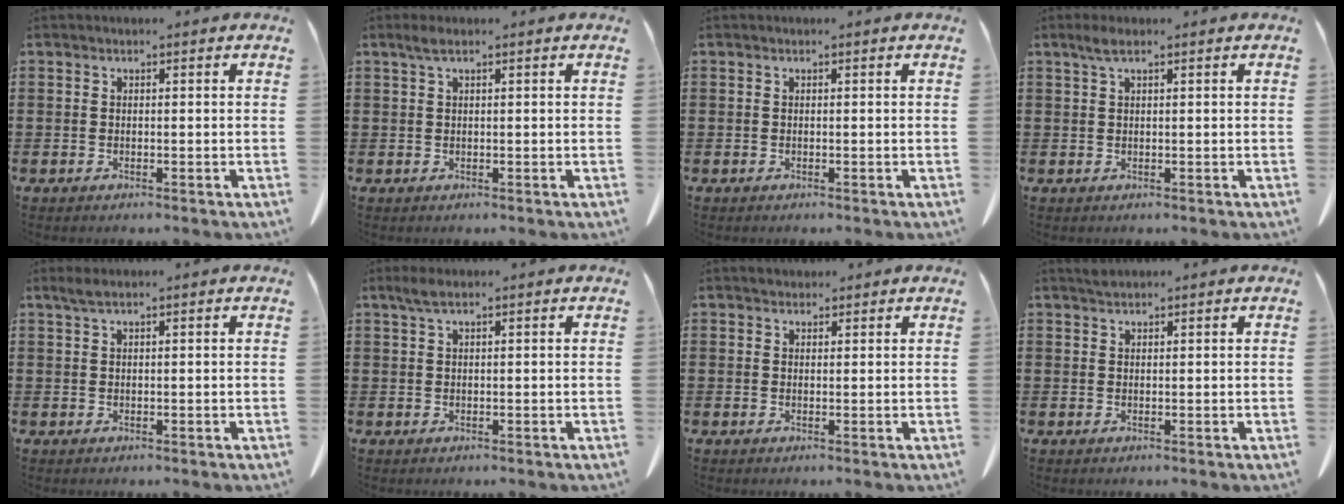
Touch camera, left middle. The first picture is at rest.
{"total": 1.3, "force": [0.6, 0.2, 1.2], "torque": [-0.024, 0.002, 0.010]}
{"total": 0.0}
{"total": 1.9, "force": [1.0, 0.4, 1.6], "torque": [-0.033, 0.004, 0.018]}
{"total": 1.3, "force": [0.8, 0.1, 1.0], "torque": [-0.021, 0.001, 0.016]}
{"total": 1.7, "force": [1.0, 0.3, 1.3], "torque": [-0.028, 0.002, 0.018]}
{"total": 1.1, "force": [1.0, 0.5, 0.0], "torque": [0.006, -0.001, 0.017]}
{"total": 1.0, "force": [0.9, 0.2, 0.3], "torque": [-0.007, 0.000, 0.018]}